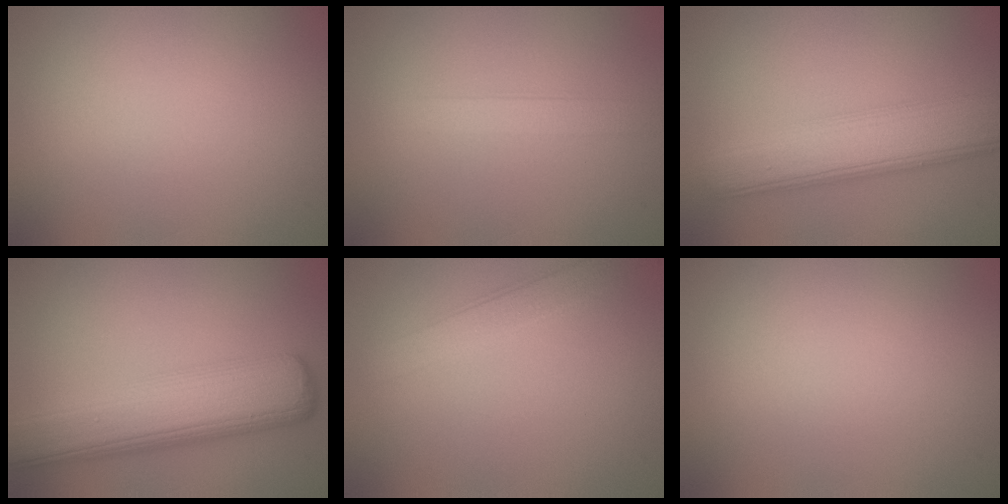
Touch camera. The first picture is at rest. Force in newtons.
{"total": 1.7, "press": 1.7, "slide": 0.1}
{"total": 7.1, "press": 7.1, "slide": 0.1}
{"total": 8.9, "press": 8.9, "slide": 0.2}
{"total": 2.7, "press": 2.7, "slide": 0.1}
{"total": 0.0}